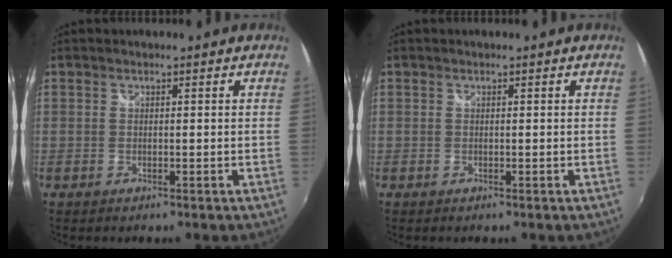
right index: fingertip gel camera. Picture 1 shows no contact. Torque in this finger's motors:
{"motor_torque": [0.01, 0.01, 0.01, 0.01]}